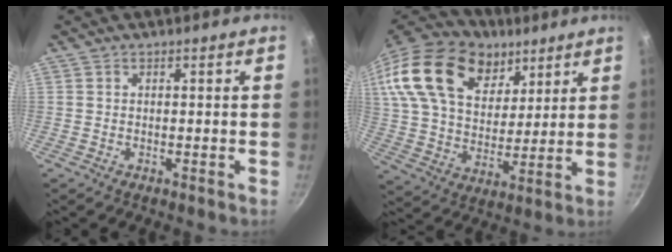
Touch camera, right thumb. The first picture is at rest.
{"total": 28.4, "force": [14.5, 18.3, 16.1], "torque": [-0.309, -0.004, 0.257]}